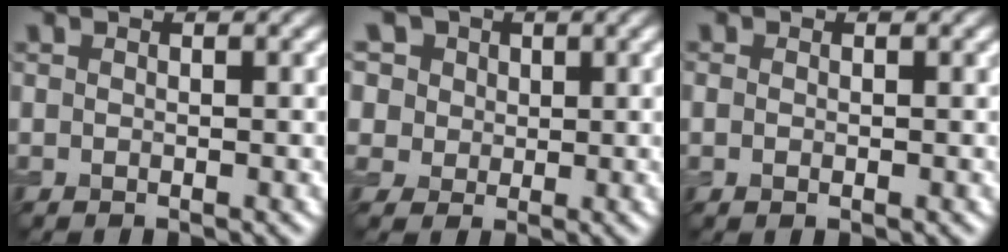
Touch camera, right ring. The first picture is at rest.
{"total": 10.9, "force": [5.7, 8.1, 4.7], "torque": [-0.115, 0.032, 0.072]}
{"total": 0.7, "force": [-0.1, 0.4, 0.6], "torque": [-0.011, -0.002, -0.001]}